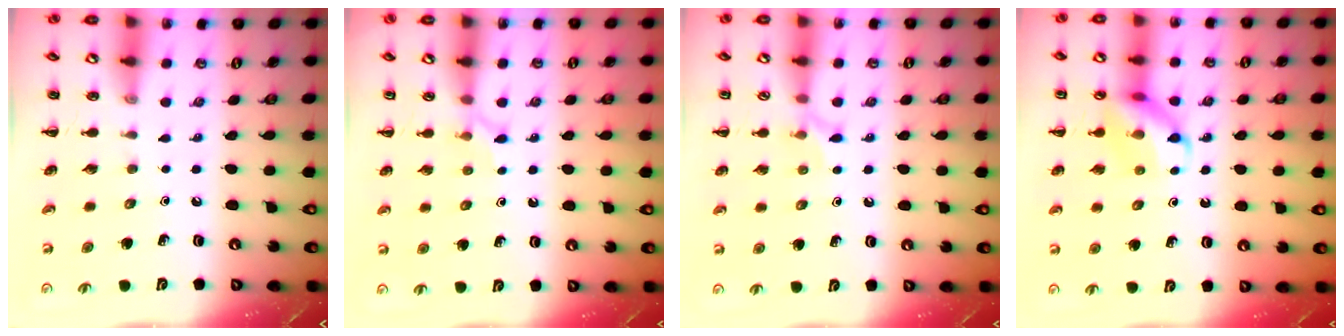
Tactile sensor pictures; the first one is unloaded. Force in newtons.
{"total": 4.2, "press": 4.0, "slide": 1.3}
{"total": 6.7, "press": 6.3, "slide": 2.3}
{"total": 11.0, "press": 10.9, "slide": 1.3}